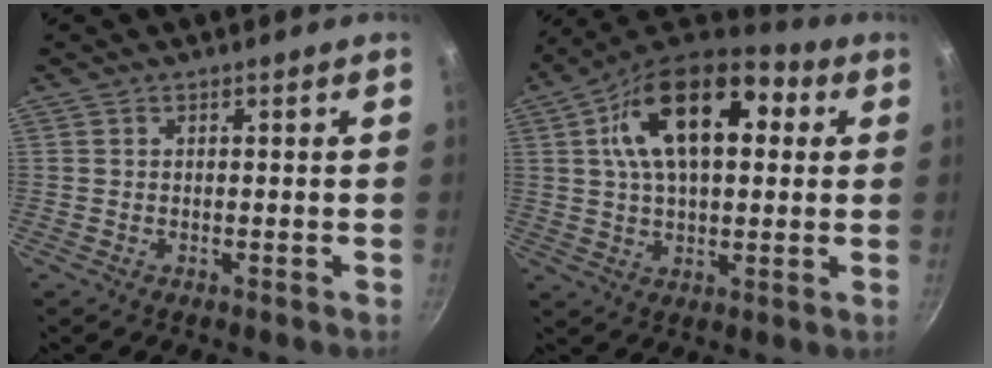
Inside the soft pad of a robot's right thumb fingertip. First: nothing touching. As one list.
[{"total": 20.1, "force": [5.2, 11.4, 15.8], "torque": [-0.247, 0.018, 0.068]}]